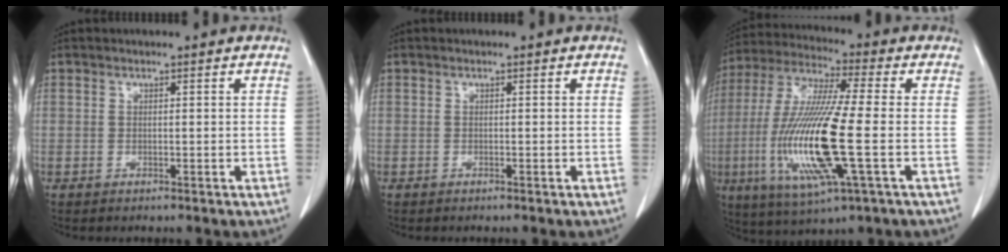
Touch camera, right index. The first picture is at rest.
{"total": 0.0}
{"total": 17.6, "force": [-3.4, 1.3, 17.2], "torque": [-0.365, -0.016, -0.063]}